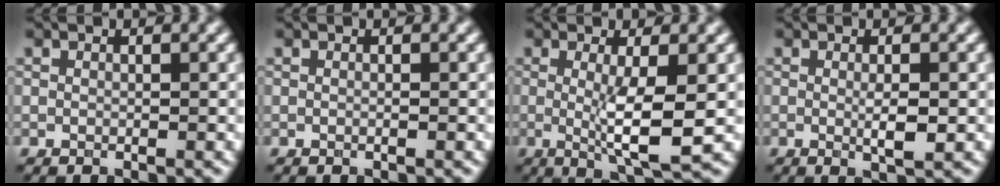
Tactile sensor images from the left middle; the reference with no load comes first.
{"total": 0.0}
{"total": 4.9, "force": [-0.2, 0.7, 4.8], "torque": [-0.084, -0.010, -0.001]}
{"total": 2.1, "force": [-0.1, 0.3, 2.1], "torque": [-0.038, -0.003, -0.002]}